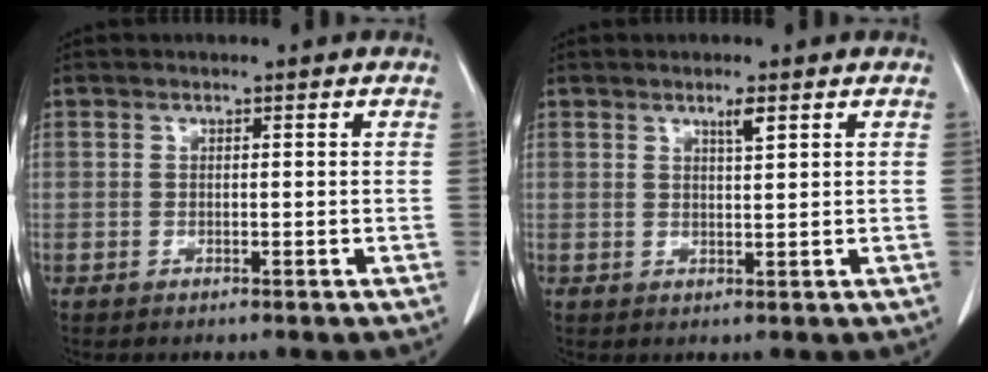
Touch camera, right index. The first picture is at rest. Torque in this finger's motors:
{"motor_torque": [0.03, 0.02, 0.04, 0.00]}